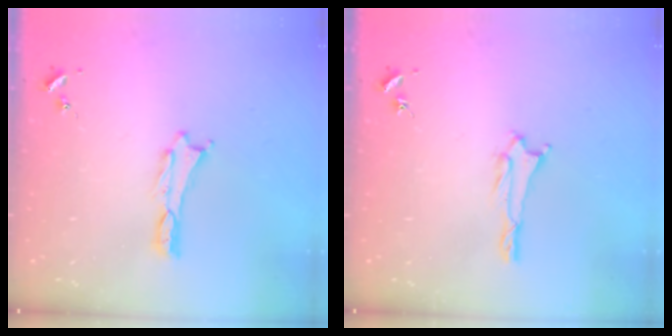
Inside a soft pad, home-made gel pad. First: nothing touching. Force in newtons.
{"total": 1.0, "press": 0.9, "slide": 0.2}